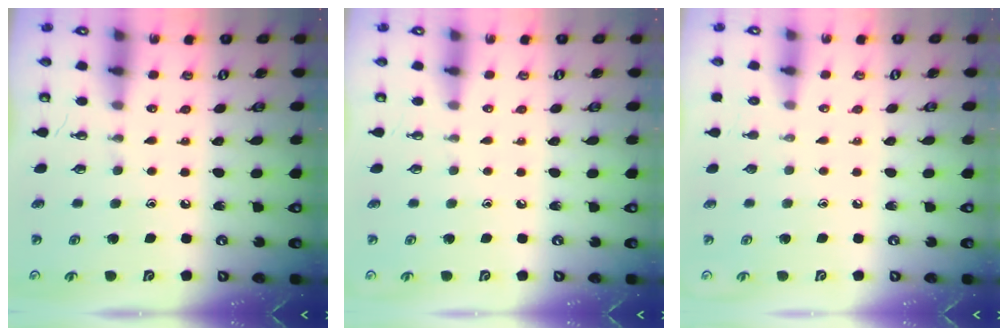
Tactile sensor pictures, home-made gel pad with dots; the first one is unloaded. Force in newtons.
{"total": 0.0}
{"total": 0.0}